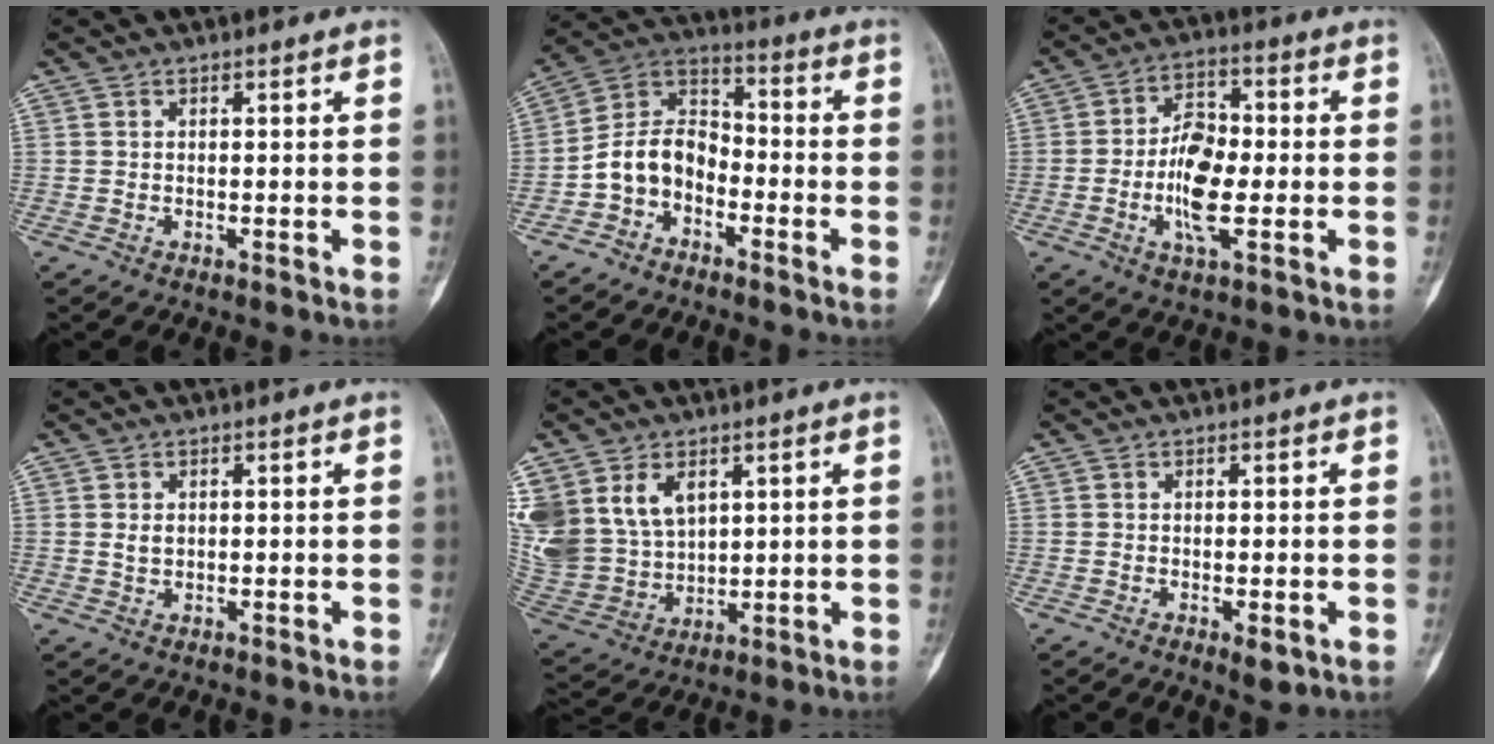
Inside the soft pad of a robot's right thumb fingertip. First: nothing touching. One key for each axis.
{"total": 9.6, "fx": -4.0, "fy": 6.9, "fz": 5.4, "tx": -0.087, "ty": 0.062, "tz": -0.089}
{"total": 10.1, "fx": -1.6, "fy": 4.7, "fz": 8.8, "tx": -0.156, "ty": 0.012, "tz": -0.036}
{"total": 1.7, "fx": 0.3, "fy": 1.3, "fz": 1.1, "tx": -0.017, "ty": -0.002, "tz": 0.009}
{"total": 18.5, "fx": 6.8, "fy": 13.6, "fz": 10.5, "tx": -0.238, "ty": 0.000, "tz": 0.159}
{"total": 2.2, "fx": -0.8, "fy": 0.9, "fz": 1.8, "tx": -0.027, "ty": -0.004, "tz": -0.010}